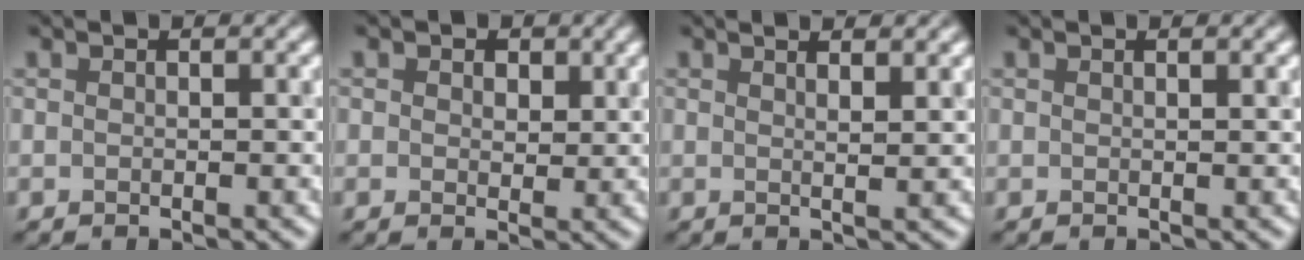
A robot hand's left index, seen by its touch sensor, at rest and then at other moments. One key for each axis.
{"total": 2.1, "fx": 0.9, "fy": 1.6, "fz": 1.1, "tx": -0.016, "ty": 0.000, "tz": 0.007}
{"total": 3.2, "fx": 2.0, "fy": 1.1, "fz": 2.3, "tx": -0.009, "ty": 0.011, "tz": 0.001}
{"total": 0.7, "fx": 0.4, "fy": 0.2, "fz": 0.5, "tx": 0.000, "ty": 0.003, "tz": 0.006}